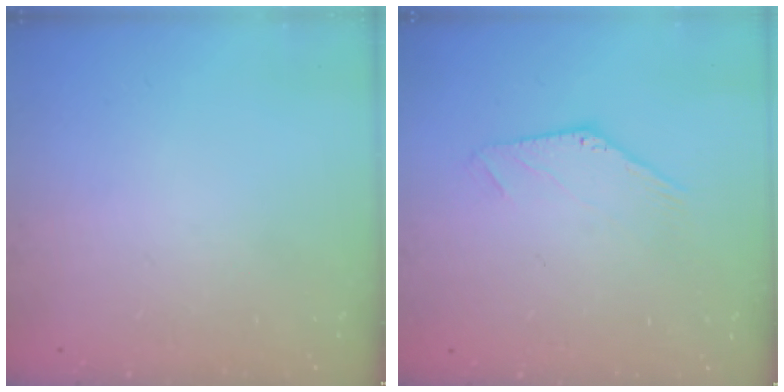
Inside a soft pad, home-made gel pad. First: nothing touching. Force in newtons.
{"total": 0.0}